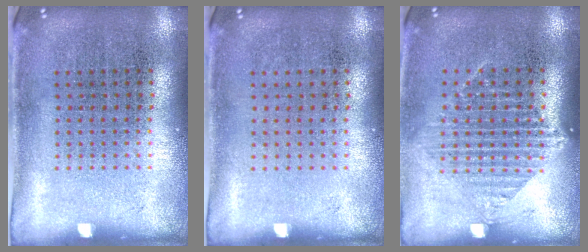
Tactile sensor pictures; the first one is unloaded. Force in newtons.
{"total": 0.0}
{"total": 1.4, "press": 1.2, "slide": 0.7}